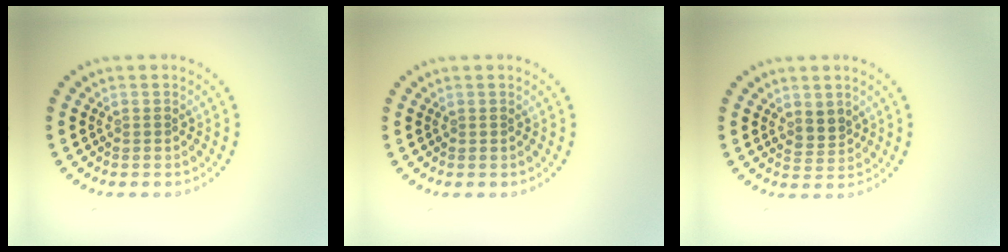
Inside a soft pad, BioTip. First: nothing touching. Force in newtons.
{"total": 0.0}
{"total": 1.9, "press": 1.5, "slide": 1.2}